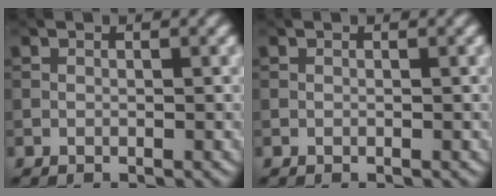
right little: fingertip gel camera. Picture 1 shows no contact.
{"total": 0.0}